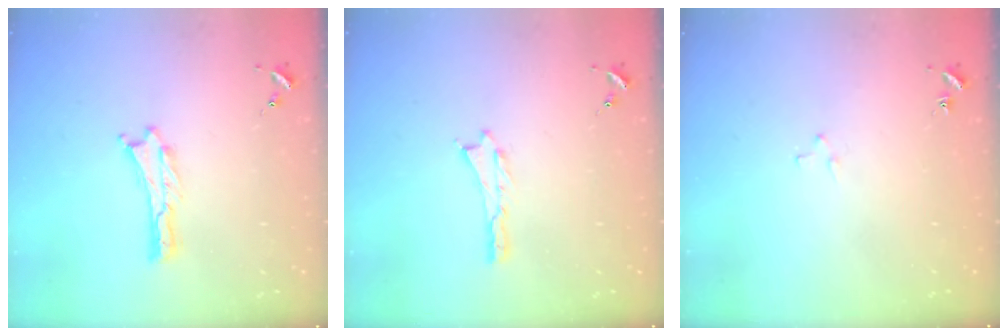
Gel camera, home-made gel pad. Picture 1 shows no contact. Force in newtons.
{"total": 0.0}
{"total": 1.9, "press": 1.9, "slide": 0.1}